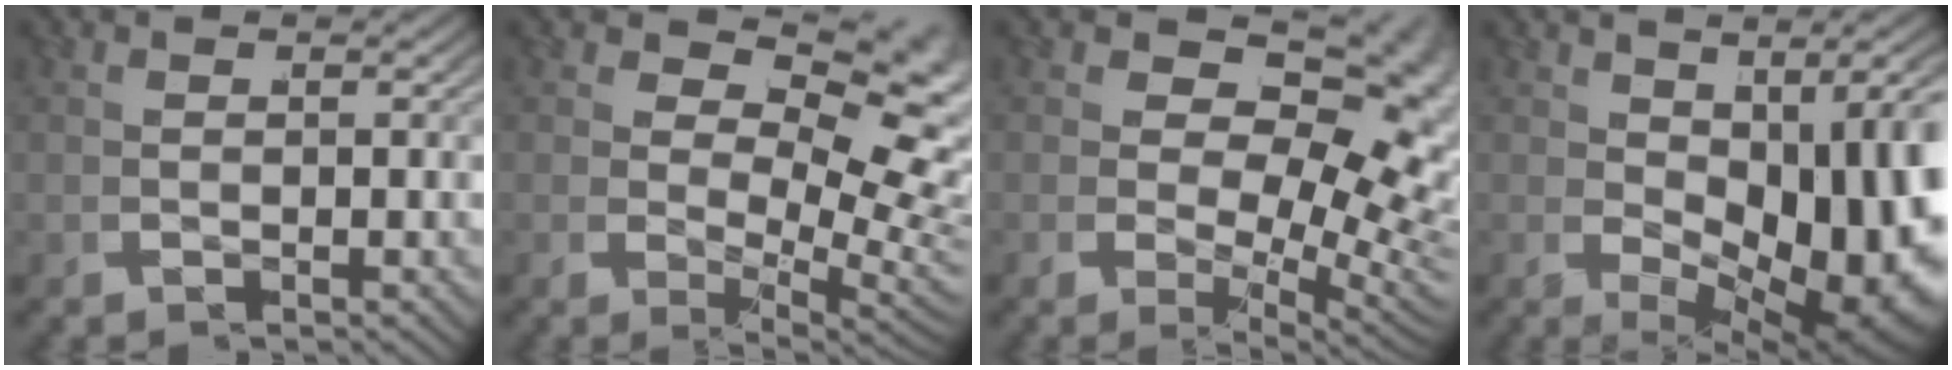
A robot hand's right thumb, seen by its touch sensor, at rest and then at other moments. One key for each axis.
{"total": 7.6, "fx": 1.1, "fy": 4.0, "fz": 6.4, "tx": -0.093, "ty": -0.034, "tz": 0.035}
{"total": 10.2, "fx": 0.6, "fy": 6.4, "fz": 7.8, "tx": -0.107, "ty": -0.034, "tz": 0.017}
{"total": 12.4, "fx": -0.7, "fy": 6.4, "fz": 10.6, "tx": -0.151, "ty": -0.031, "tz": 0.022}